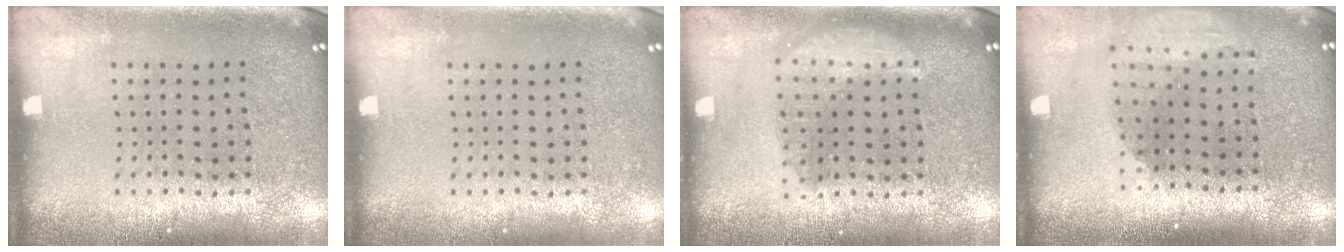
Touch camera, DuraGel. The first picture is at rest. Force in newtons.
{"total": 0.0}
{"total": 1.3, "press": 1.3, "slide": 0.2}
{"total": 1.9, "press": 1.5, "slide": 1.3}